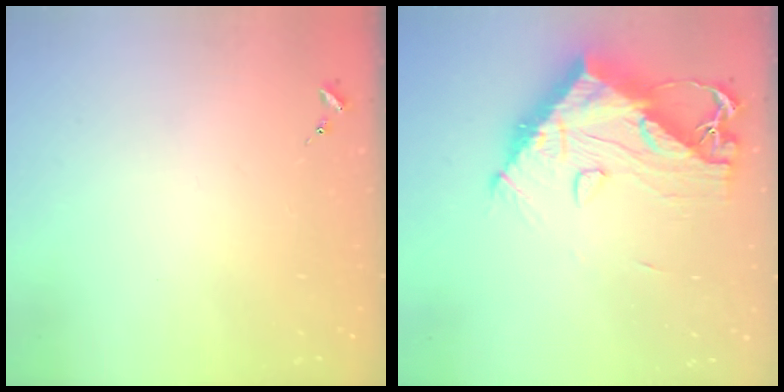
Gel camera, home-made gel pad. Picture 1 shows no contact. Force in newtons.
{"total": 15.8, "press": 15.7, "slide": 1.7}